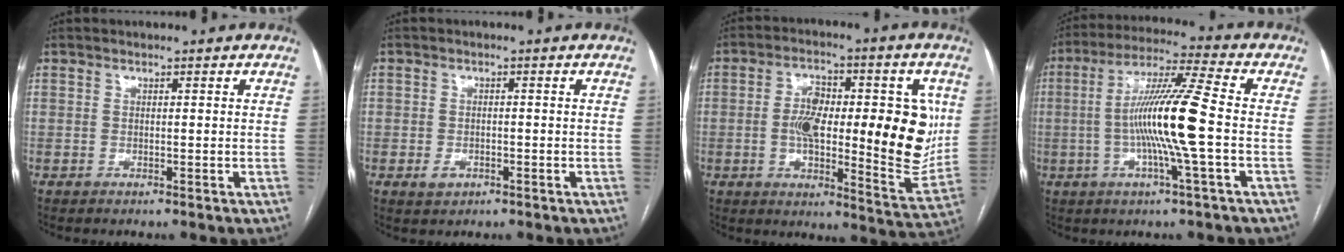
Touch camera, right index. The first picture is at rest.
{"total": 2.5, "force": [-1.0, 2.0, 0.9], "torque": [-0.013, 0.003, -0.008]}
{"total": 18.9, "force": [1.3, 6.6, 17.7], "torque": [-0.253, 0.005, 0.023]}
{"total": 13.0, "force": [-1.6, -0.9, 12.9], "torque": [-0.240, 0.003, -0.037]}